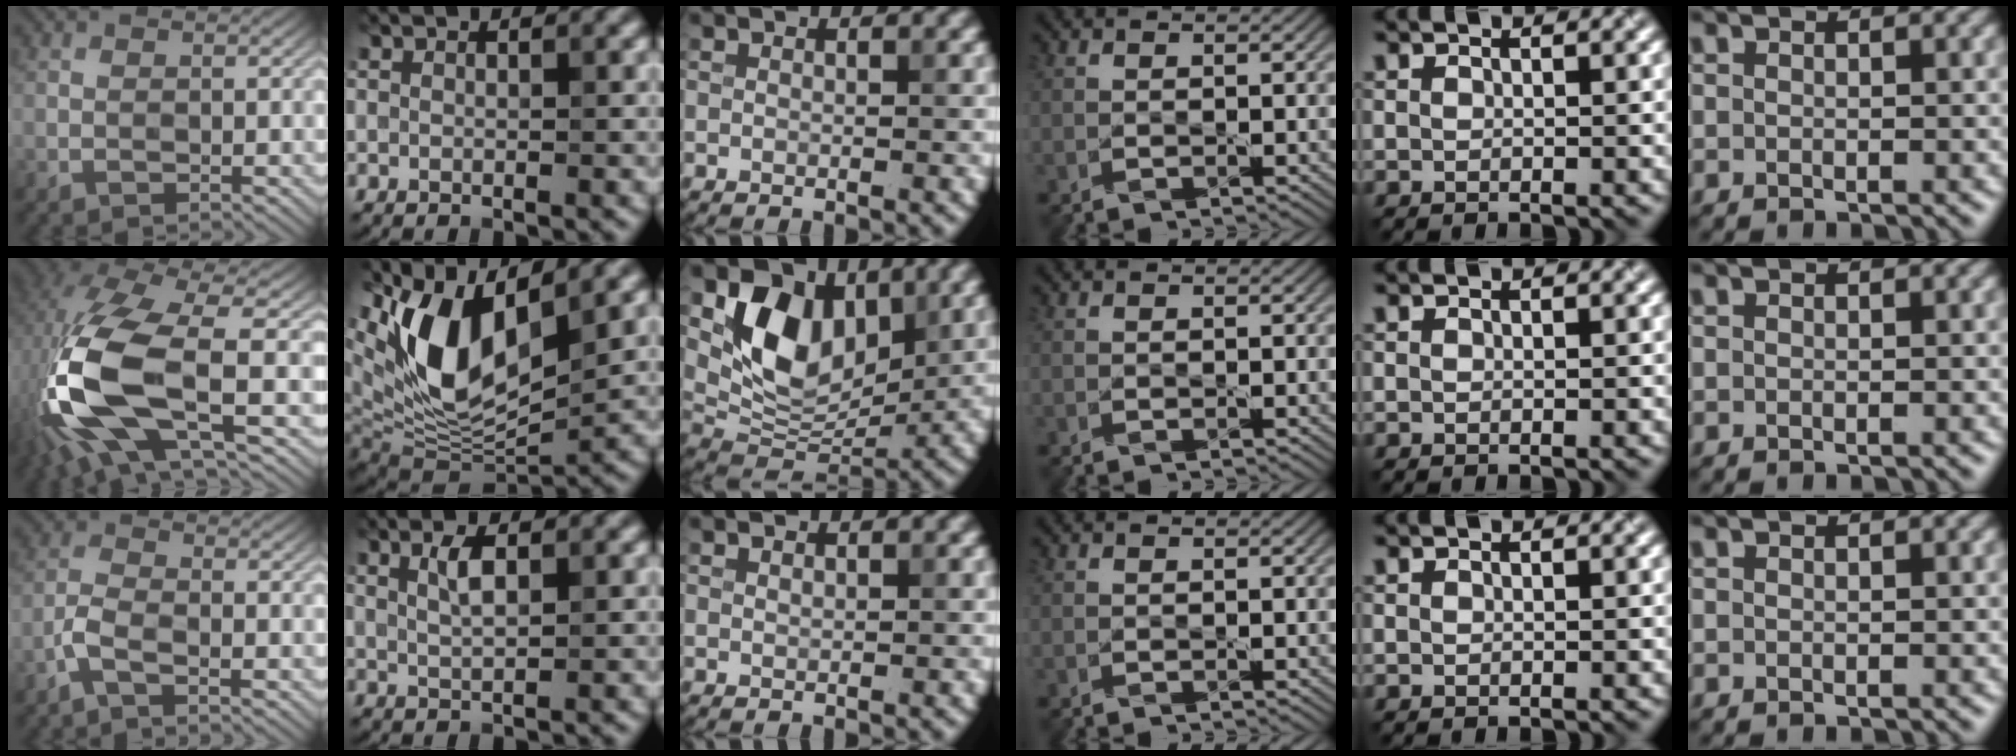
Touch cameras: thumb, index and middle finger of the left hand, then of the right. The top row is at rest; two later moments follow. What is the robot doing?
{"motion": "lift_and_place", "object": "knife"}